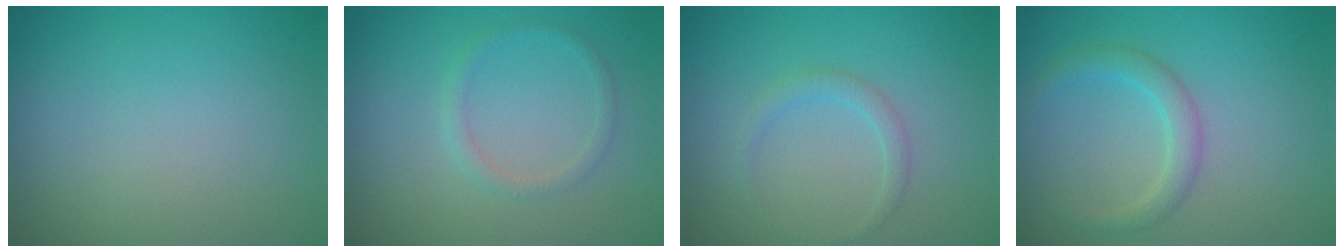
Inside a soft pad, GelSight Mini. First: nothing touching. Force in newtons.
{"total": 1.2, "press": 1.2, "slide": 0.0}
{"total": 1.3, "press": 1.3, "slide": 0.0}
{"total": 2.3, "press": 2.2, "slide": 0.1}